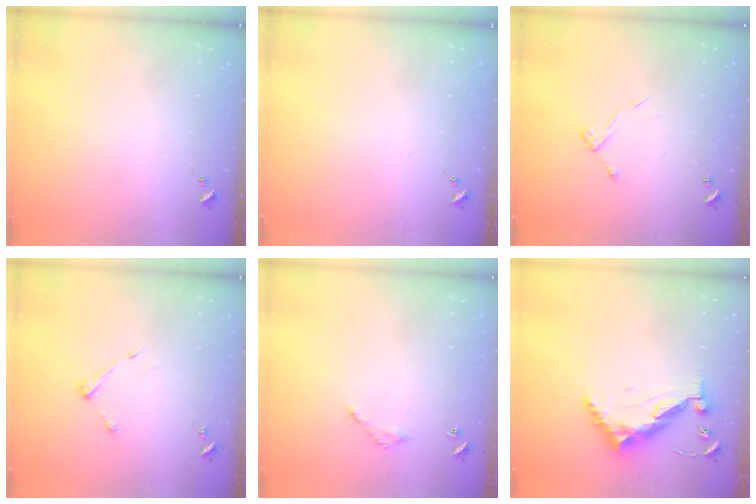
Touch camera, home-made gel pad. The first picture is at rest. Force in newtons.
{"total": 0.0}
{"total": 7.7, "press": 7.7, "slide": 0.6}
{"total": 5.5, "press": 5.5, "slide": 0.7}
{"total": 3.0, "press": 3.0, "slide": 0.4}
{"total": 10.3, "press": 10.2, "slide": 1.0}